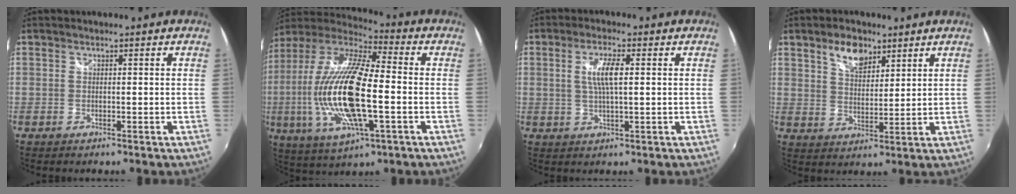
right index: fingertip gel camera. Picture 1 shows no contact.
{"total": 22.5, "force": [-2.8, 6.9, 21.2], "torque": [-0.408, -0.018, -0.058]}
{"total": 5.4, "force": [0.9, 1.0, 5.2], "torque": [-0.098, 0.000, 0.017]}
{"total": 6.7, "force": [4.2, 3.5, 3.8], "torque": [-0.059, 0.007, 0.076]}